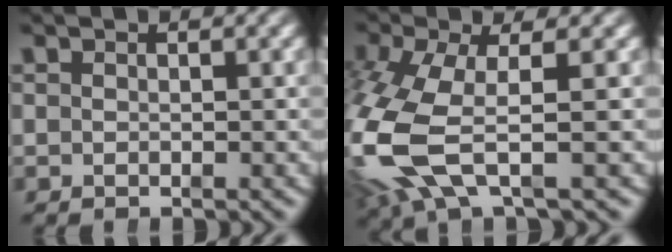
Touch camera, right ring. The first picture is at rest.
{"total": 7.9, "force": [-1.0, 4.6, 6.4], "torque": [-0.196, -0.037, -0.002]}